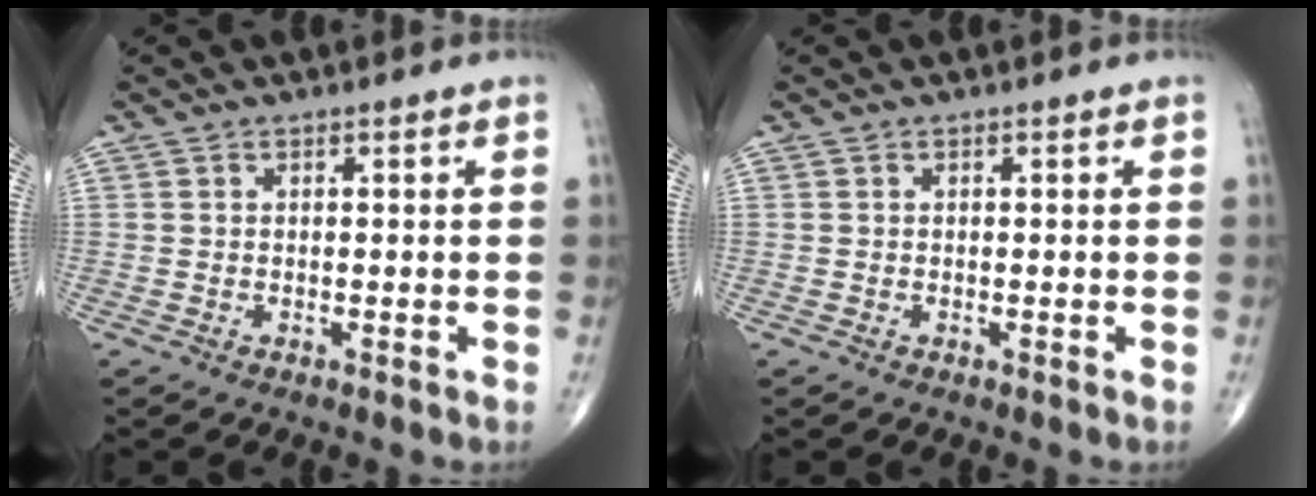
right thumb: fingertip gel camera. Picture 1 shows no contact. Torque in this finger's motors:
{"motor_torque": [-0.11, -0.12, 0.10, 0.04, 0.03]}